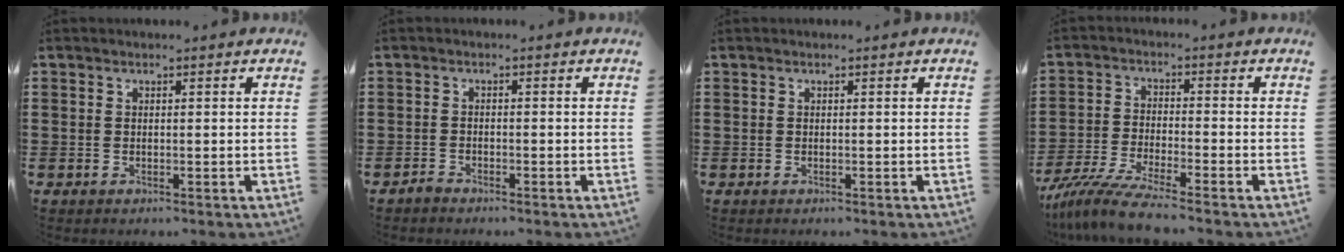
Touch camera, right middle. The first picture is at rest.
{"total": 1.2, "force": [-1.1, 0.3, 0.3], "torque": [-0.010, -0.002, -0.021]}
{"total": 0.0}
{"total": 6.8, "force": [-6.0, -0.2, 3.3], "torque": [-0.083, -0.019, -0.119]}